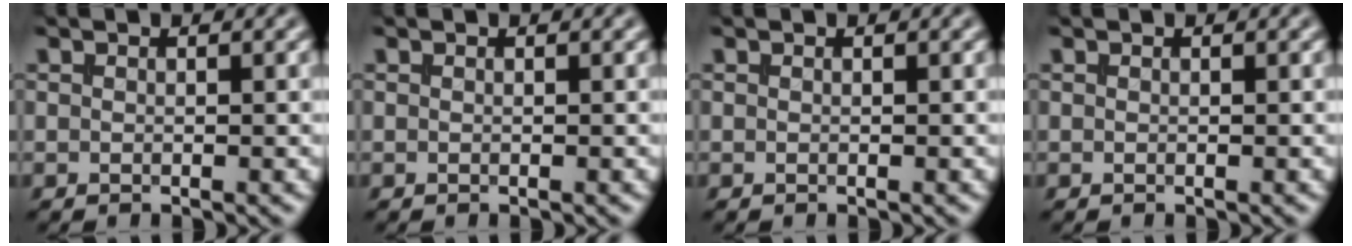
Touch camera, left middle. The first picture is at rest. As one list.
[{"total": 0.0}, {"total": 0.0}, {"total": 0.0}]